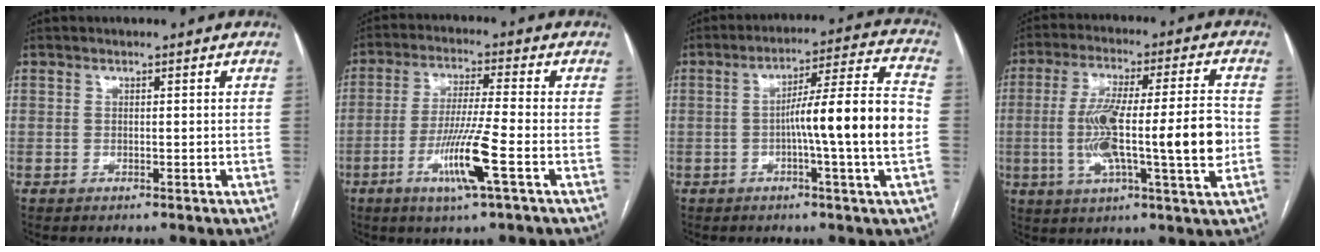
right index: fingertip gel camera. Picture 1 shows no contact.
{"total": 9.8, "force": [-3.7, -0.6, 9.0], "torque": [-0.175, -0.015, -0.070]}
{"total": 13.6, "force": [-1.9, -1.0, 13.4], "torque": [-0.209, 0.014, -0.037]}
{"total": 16.9, "force": [-1.9, 1.4, 16.8], "torque": [-0.295, 0.010, -0.030]}